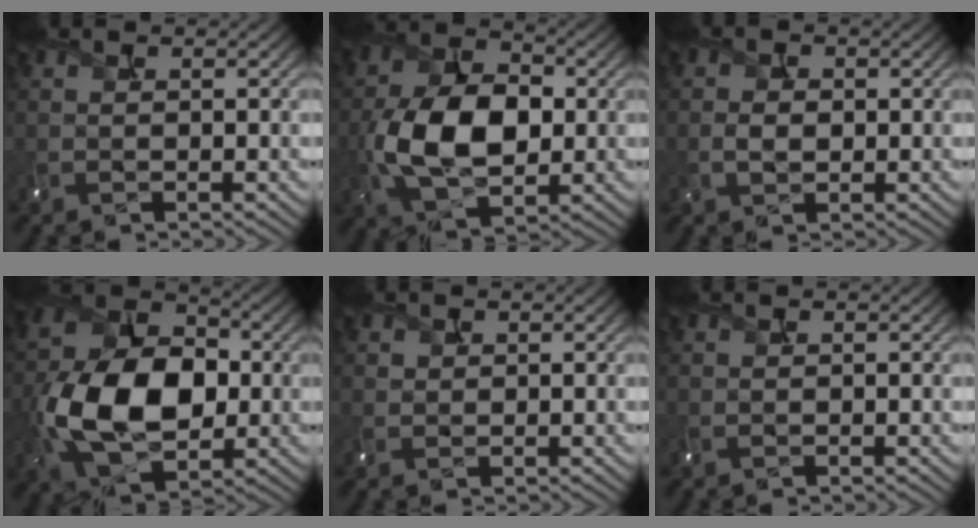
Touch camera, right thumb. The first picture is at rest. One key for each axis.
{"total": 10.6, "fx": -1.3, "fy": 6.8, "fz": 8.1, "tx": -0.174, "ty": -0.004, "tz": -0.020}
{"total": 1.5, "fx": -0.5, "fy": 1.2, "fz": 0.8, "tx": -0.019, "ty": -0.002, "tz": -0.004}
{"total": 13.4, "fx": -2.1, "fy": 8.9, "fz": 9.9, "tx": -0.207, "ty": -0.005, "tz": -0.044}
{"total": 0.7, "fx": 0.4, "fy": 0.5, "fz": -0.1, "tx": -0.007, "ty": 0.003, "tz": 0.016}
{"total": 0.0}